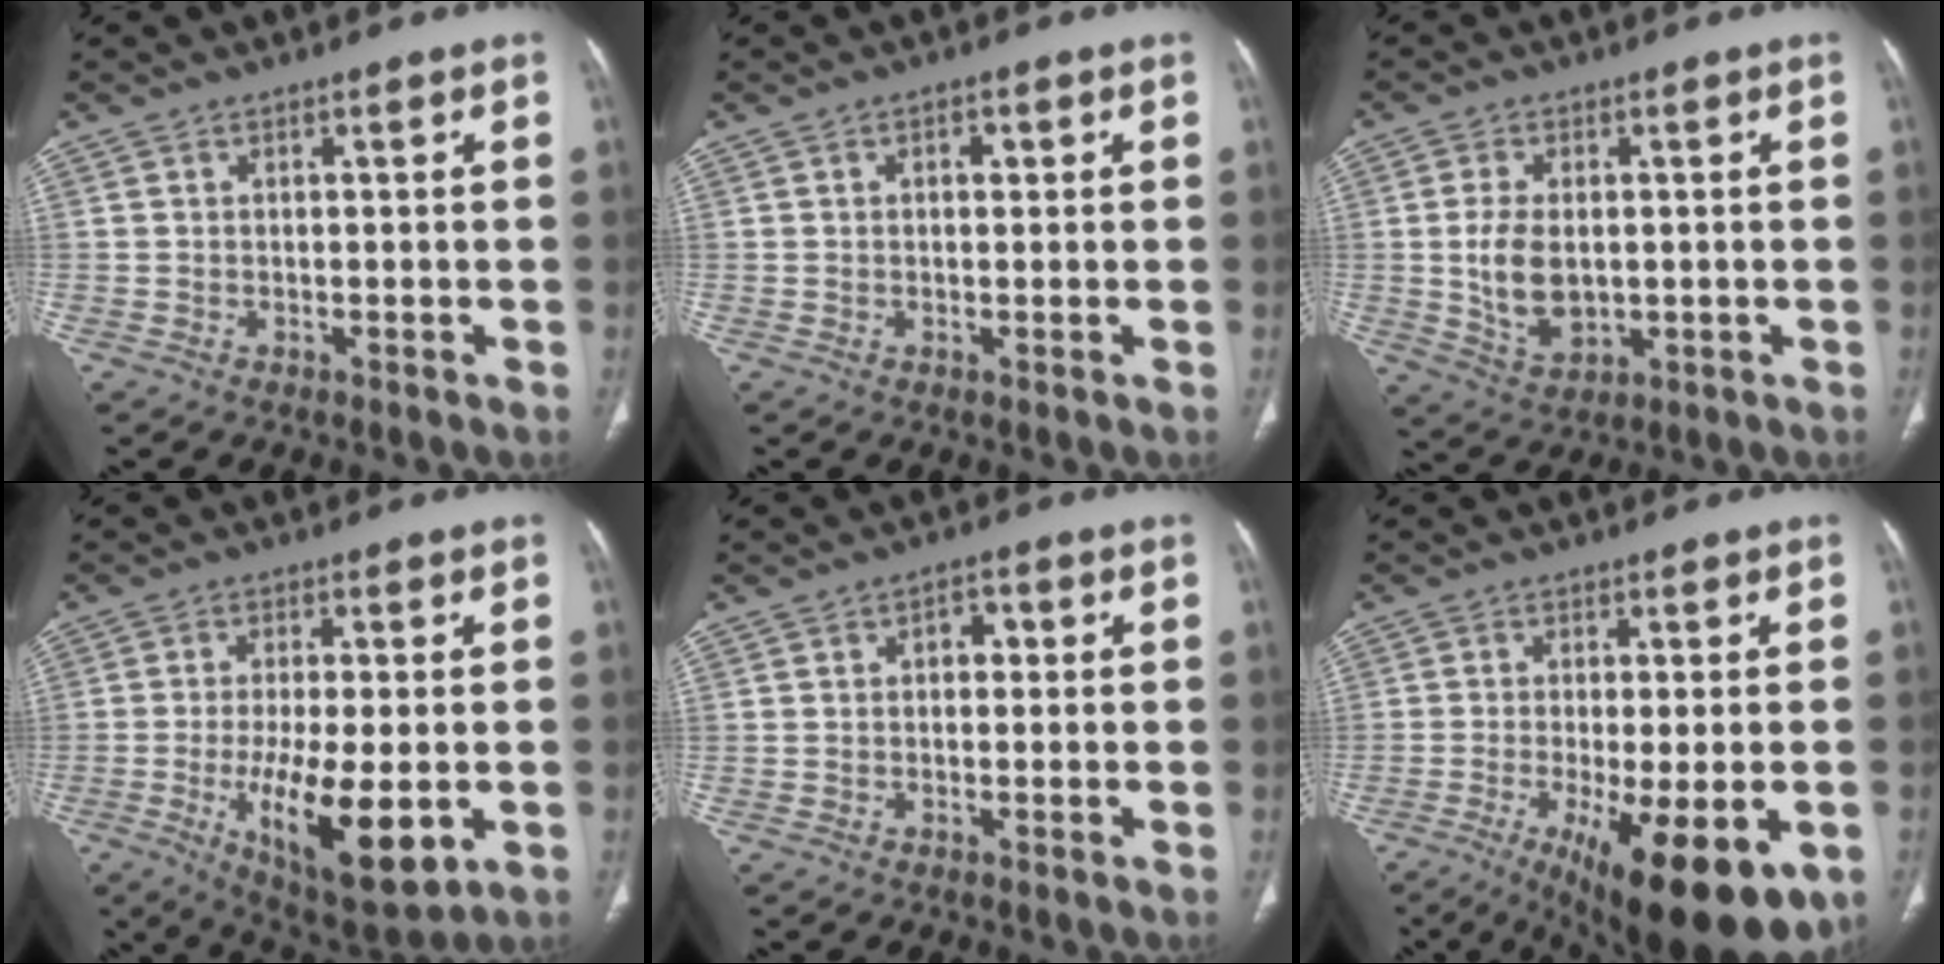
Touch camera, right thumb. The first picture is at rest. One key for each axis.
{"total": 1.7, "fx": 0.6, "fy": 1.0, "fz": 1.3, "tx": -0.016, "ty": 0.002, "tz": 0.007}
{"total": 8.5, "fx": 0.0, "fy": 5.3, "fz": 6.7, "tx": -0.119, "ty": -0.009, "tz": 0.012}
{"total": 15.9, "fx": -3.9, "fy": 5.5, "fz": 14.4, "tx": -0.234, "ty": -0.020, "tz": -0.050}
{"total": 2.8, "fx": 0.3, "fy": 2.0, "fz": 1.9, "tx": -0.015, "ty": 0.009, "tz": -0.001}
{"total": 18.1, "fx": -7.4, "fy": 5.7, "fz": 15.5, "tx": -0.201, "ty": -0.020, "tz": -0.096}